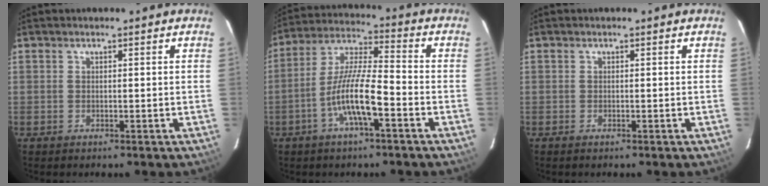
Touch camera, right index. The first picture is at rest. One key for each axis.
{"total": 10.7, "fx": -4.7, "fy": 1.7, "fz": 9.5, "tx": -0.196, "ty": 0.003, "tz": -0.090}
{"total": 0.0}